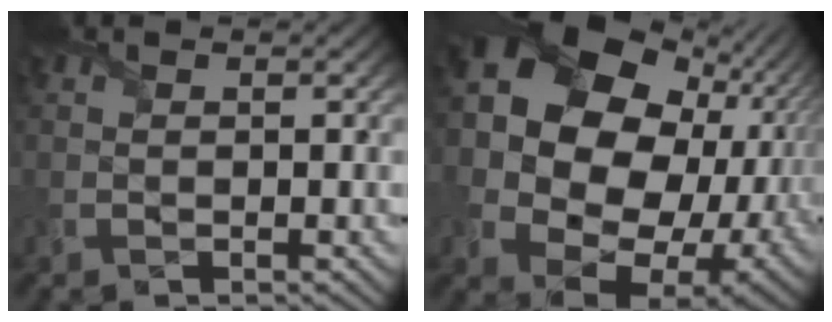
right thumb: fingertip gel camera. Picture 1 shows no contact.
{"total": 20.8, "force": [2.8, 16.7, 12.1], "torque": [-0.292, -0.009, 0.078]}